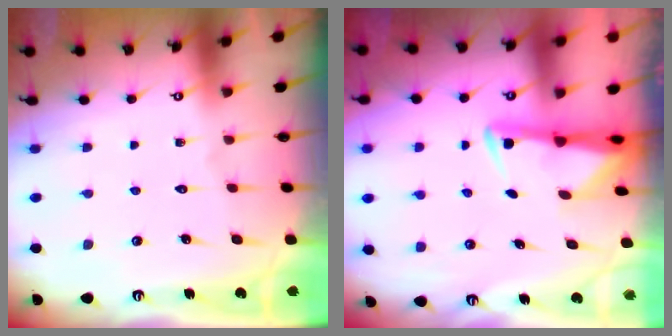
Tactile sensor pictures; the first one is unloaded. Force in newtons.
{"total": 2.9, "press": 2.8, "slide": 0.5}